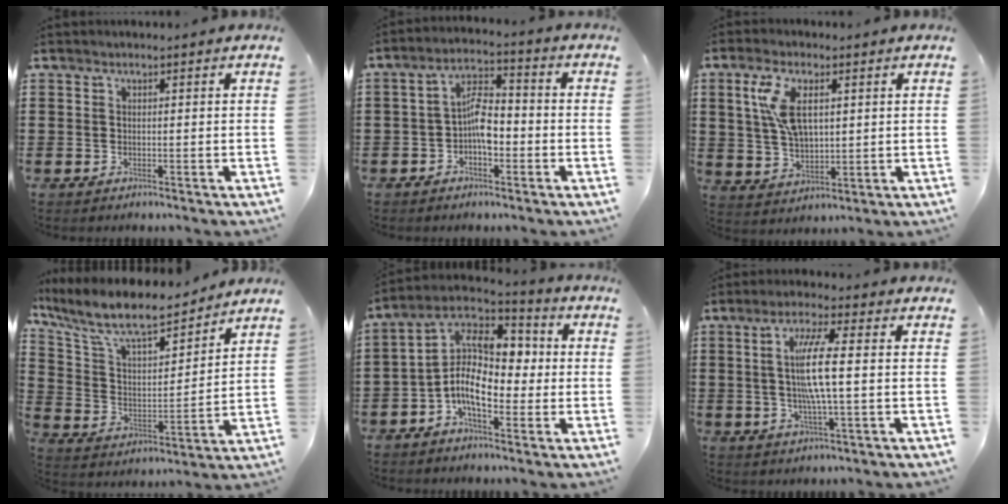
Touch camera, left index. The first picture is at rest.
{"total": 6.5, "force": [-1.7, 3.0, 5.5], "torque": [-0.110, 0.014, -0.035]}
{"total": 8.4, "force": [2.5, 4.1, 6.9], "torque": [-0.151, 0.002, 0.039]}
{"total": 9.5, "force": [7.9, 2.2, 4.9], "torque": [-0.129, -0.045, 0.135]}
{"total": 12.2, "force": [-0.5, 7.0, 10.0], "torque": [-0.227, -0.007, -0.020]}
{"total": 7.7, "force": [0.5, 0.5, 7.7], "torque": [-0.157, -0.002, -0.004]}